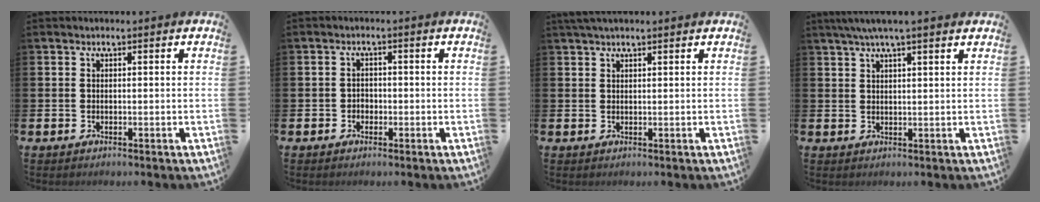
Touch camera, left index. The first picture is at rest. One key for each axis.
{"total": 1.5, "fx": -0.7, "fy": 1.3, "fz": 0.3, "tx": -0.001, "ty": 0.002, "tz": -0.019}
{"total": 1.8, "fx": 1.5, "fy": 0.3, "fz": 0.9, "tx": -0.016, "ty": 0.002, "tz": 0.027}
{"total": 4.3, "fx": 3.5, "fy": 0.3, "fz": 2.5, "tx": -0.053, "ty": -0.003, "tz": 0.062}